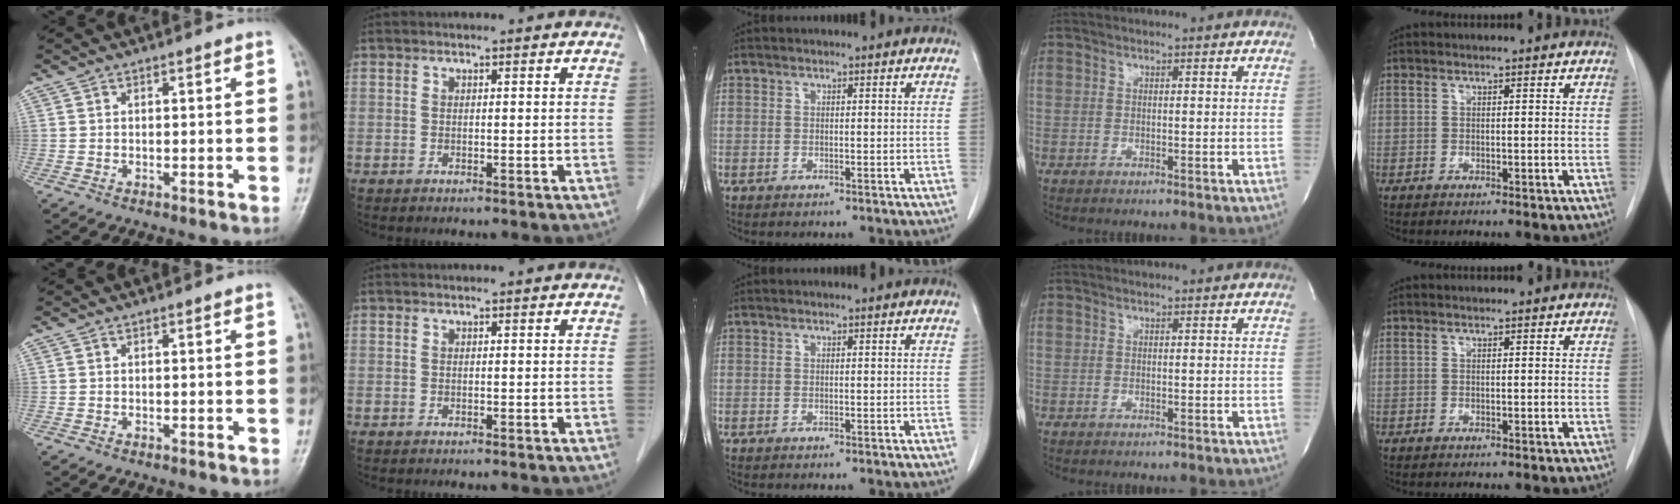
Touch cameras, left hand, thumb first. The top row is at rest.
{}